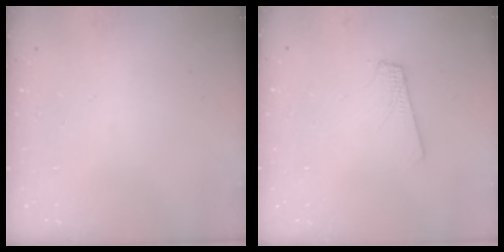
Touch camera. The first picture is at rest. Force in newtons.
{"total": 2.0, "press": 2.0, "slide": 0.1}